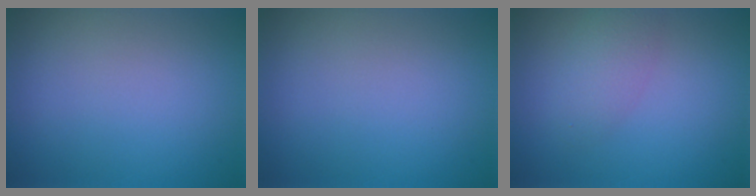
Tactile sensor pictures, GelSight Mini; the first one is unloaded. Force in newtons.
{"total": 0.0}
{"total": 2.3, "press": 2.3, "slide": 0.1}